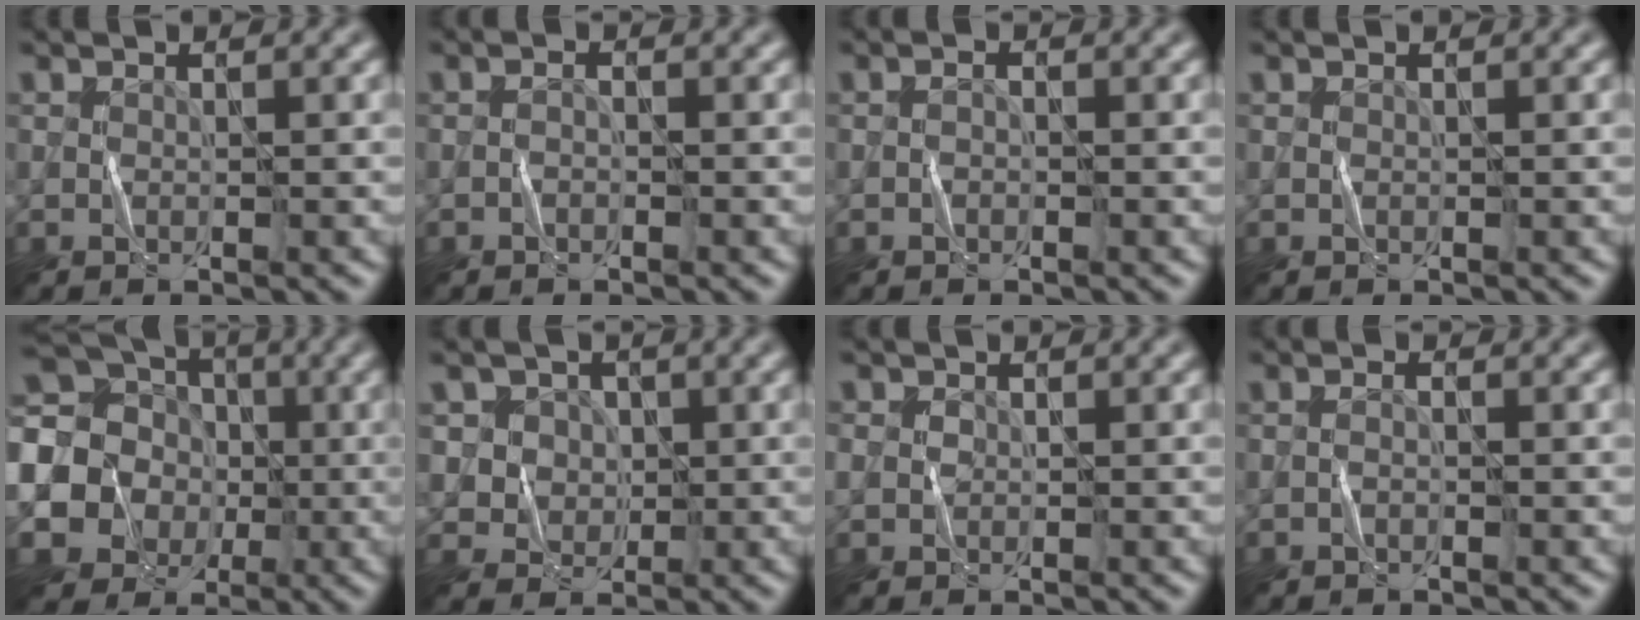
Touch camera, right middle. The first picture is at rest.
{"total": 0.5, "force": [-0.3, 0.2, 0.3], "torque": [-0.001, -0.002, -0.013]}
{"total": 0.6, "force": [-0.1, 0.4, 0.5], "torque": [0.000, -0.002, -0.011]}
{"total": 0.0}
{"total": 20.7, "force": [-1.7, 19.5, 6.5], "torque": [-0.202, -0.002, -0.081]}
{"total": 5.1, "force": [1.8, 4.5, 1.7], "torque": [-0.027, 0.009, 0.027]}
{"total": 2.0, "force": [0.1, 1.8, 0.9], "torque": [-0.017, 0.006, -0.002]}
{"total": 0.7, "force": [-0.3, 0.2, 0.6], "torque": [-0.006, -0.005, -0.011]}